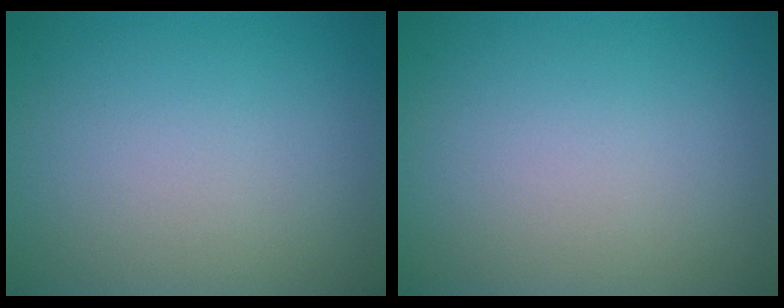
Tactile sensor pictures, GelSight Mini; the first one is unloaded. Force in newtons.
{"total": 0.0}